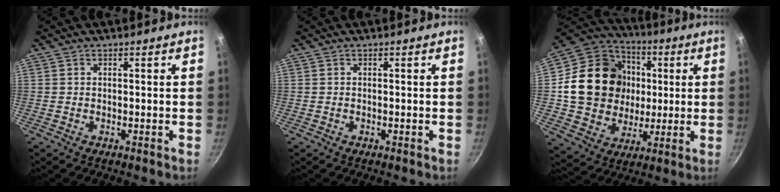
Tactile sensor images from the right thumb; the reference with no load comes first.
{"total": 0.0}
{"total": 21.4, "force": [2.0, 18.3, 10.9], "torque": [-0.174, 0.019, 0.038]}